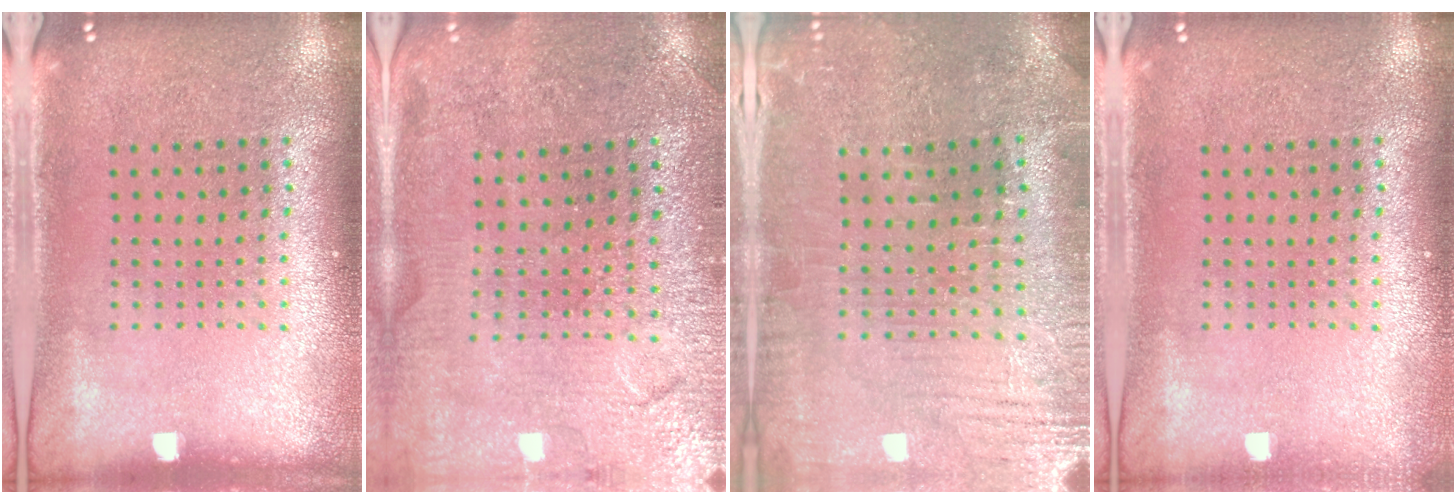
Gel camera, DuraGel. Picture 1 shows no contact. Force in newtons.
{"total": 1.5, "press": 1.5, "slide": 0.2}
{"total": 0.9, "press": 0.8, "slide": 0.4}
{"total": 0.6, "press": 0.5, "slide": 0.2}